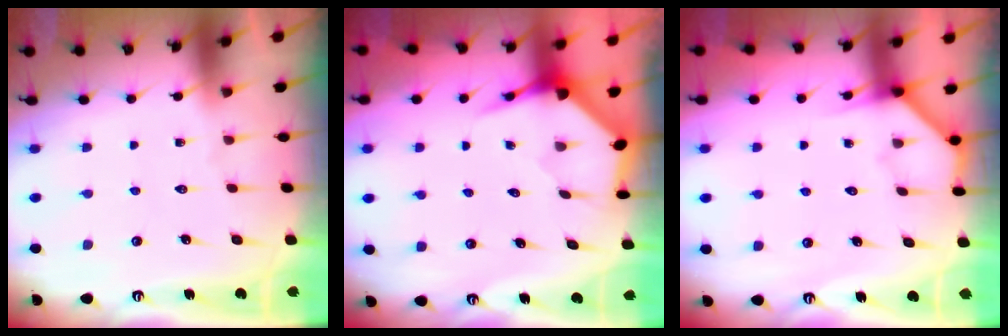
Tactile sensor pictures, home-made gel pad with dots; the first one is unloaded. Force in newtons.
{"total": 4.0, "press": 4.0, "slide": 0.4}
{"total": 3.9, "press": 3.8, "slide": 0.5}